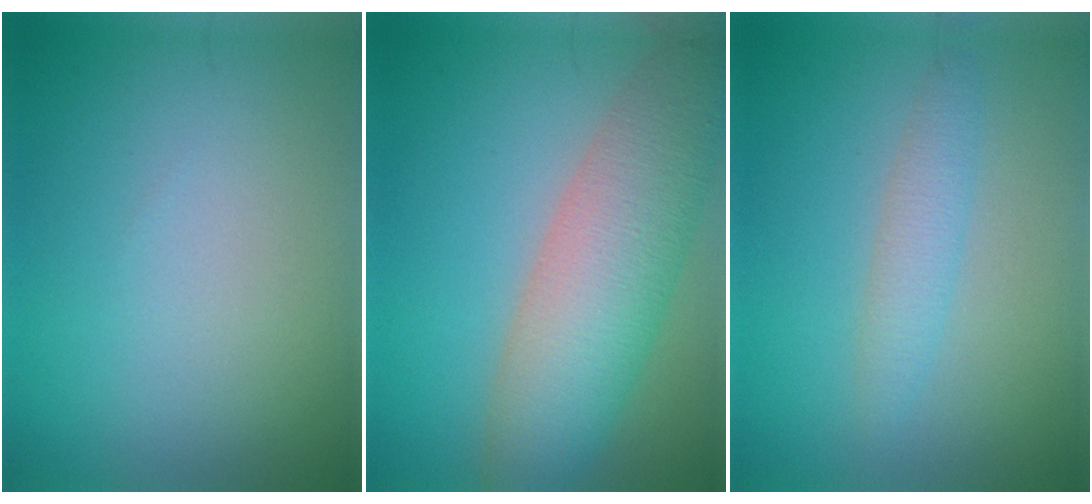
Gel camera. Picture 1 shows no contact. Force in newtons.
{"total": 8.5, "press": 8.4, "slide": 0.6}
{"total": 2.1, "press": 2.1, "slide": 0.1}